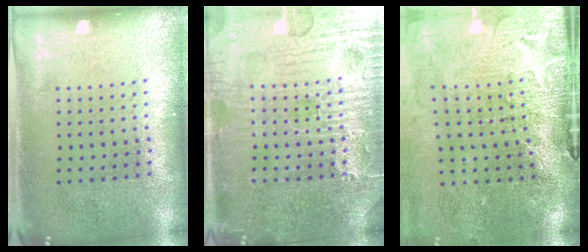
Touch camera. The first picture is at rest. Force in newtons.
{"total": 7.8, "press": 7.7, "slide": 0.9}
{"total": 3.6, "press": 3.3, "slide": 1.4}